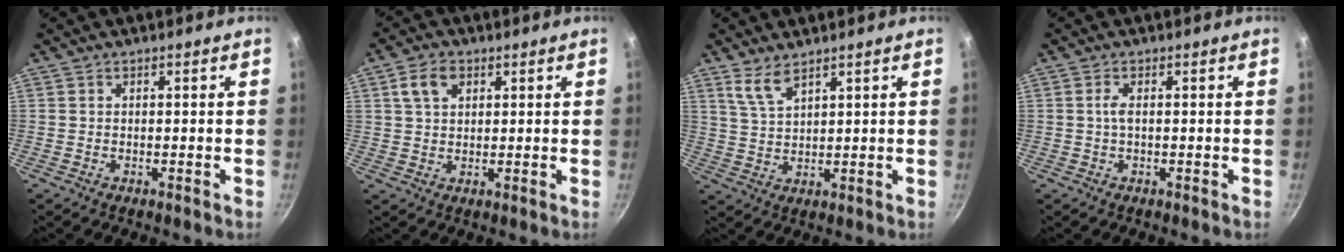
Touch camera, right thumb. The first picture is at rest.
{"total": 5.5, "force": [2.2, 3.7, 3.4], "torque": [-0.049, 0.003, 0.039]}
{"total": 4.7, "force": [3.5, 1.4, 2.9], "torque": [-0.056, -0.020, 0.076]}
{"total": 1.5, "force": [0.0, 0.4, 1.4], "torque": [-0.035, 0.004, -0.002]}